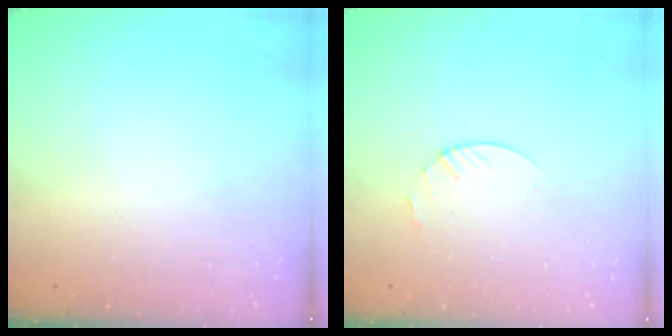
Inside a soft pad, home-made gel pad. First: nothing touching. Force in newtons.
{"total": 3.0, "press": 3.0, "slide": 0.3}